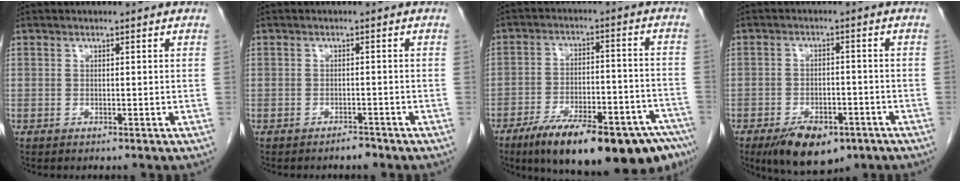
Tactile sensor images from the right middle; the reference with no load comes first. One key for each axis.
{"total": 1.4, "fx": -1.3, "fy": 0.3, "fz": 0.6, "tx": -0.012, "ty": -0.002, "tz": -0.016}
{"total": 23.1, "fx": -16.4, "fy": 4.8, "fz": 15.6, "tx": -0.172, "ty": 0.003, "tz": -0.237}
{"total": 9.7, "fx": -6.4, "fy": 4.4, "fz": 5.9, "tx": -0.093, "ty": -0.007, "tz": -0.095}